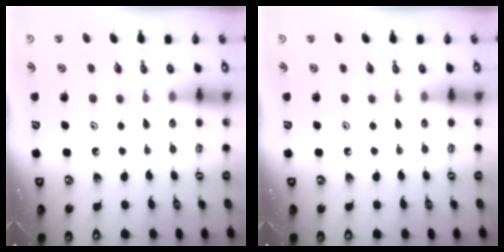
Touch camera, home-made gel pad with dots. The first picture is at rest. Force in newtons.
{"total": 0.0}